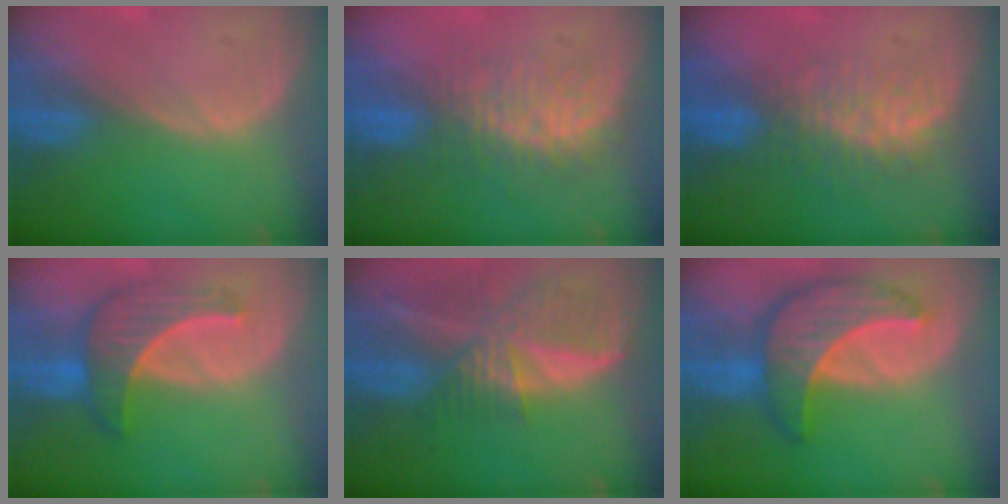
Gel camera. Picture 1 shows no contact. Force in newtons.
{"total": 7.7, "press": 7.4, "slide": 1.9}
{"total": 7.7, "press": 7.1, "slide": 3.0}
{"total": 6.9, "press": 6.8, "slide": 1.2}
{"total": 9.2, "press": 8.0, "slide": 4.6}
{"total": 9.1, "press": 9.1, "slide": 0.7}